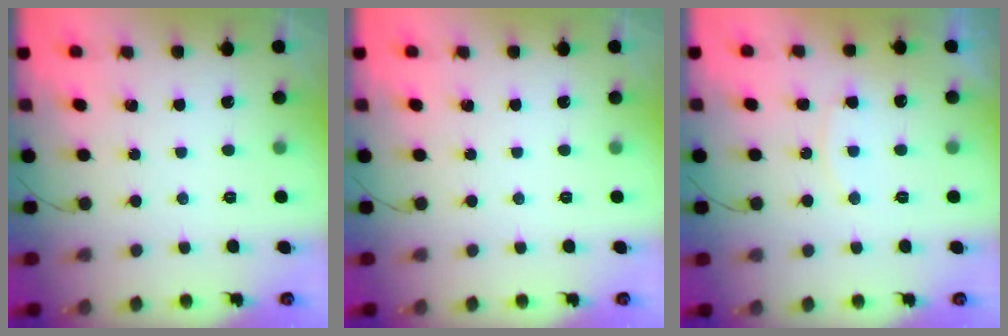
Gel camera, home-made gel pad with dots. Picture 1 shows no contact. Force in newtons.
{"total": 0.0}
{"total": 7.5, "press": 7.4, "slide": 0.7}